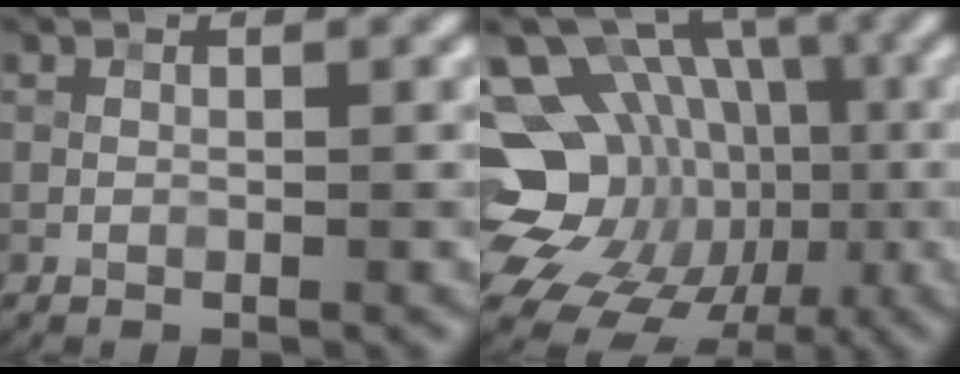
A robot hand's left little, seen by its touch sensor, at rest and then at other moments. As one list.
[{"total": 18.6, "force": [-4.3, 15.2, 9.9], "torque": [-0.163, 0.014, -0.074]}]